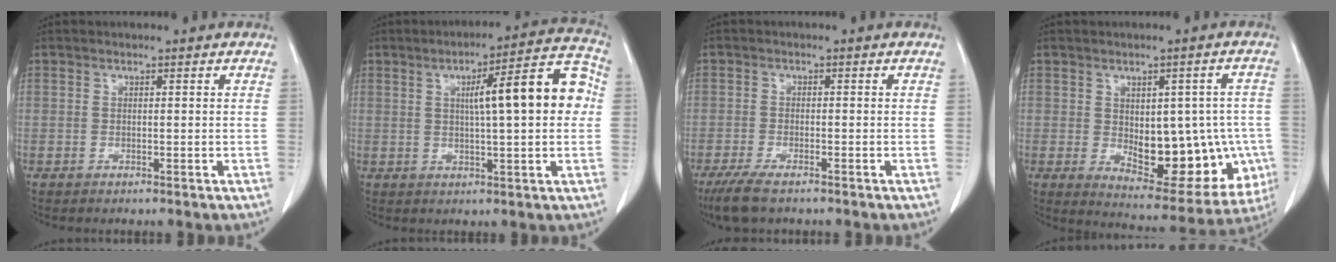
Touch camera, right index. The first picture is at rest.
{"total": 12.5, "force": [1.7, 1.8, 12.2], "torque": [-0.164, 0.036, 0.021]}
{"total": 5.3, "force": [-3.9, 1.1, 3.5], "torque": [-0.068, -0.014, -0.065]}
{"total": 16.4, "force": [-2.4, 8.0, 14.1], "torque": [-0.172, 0.011, -0.004]}